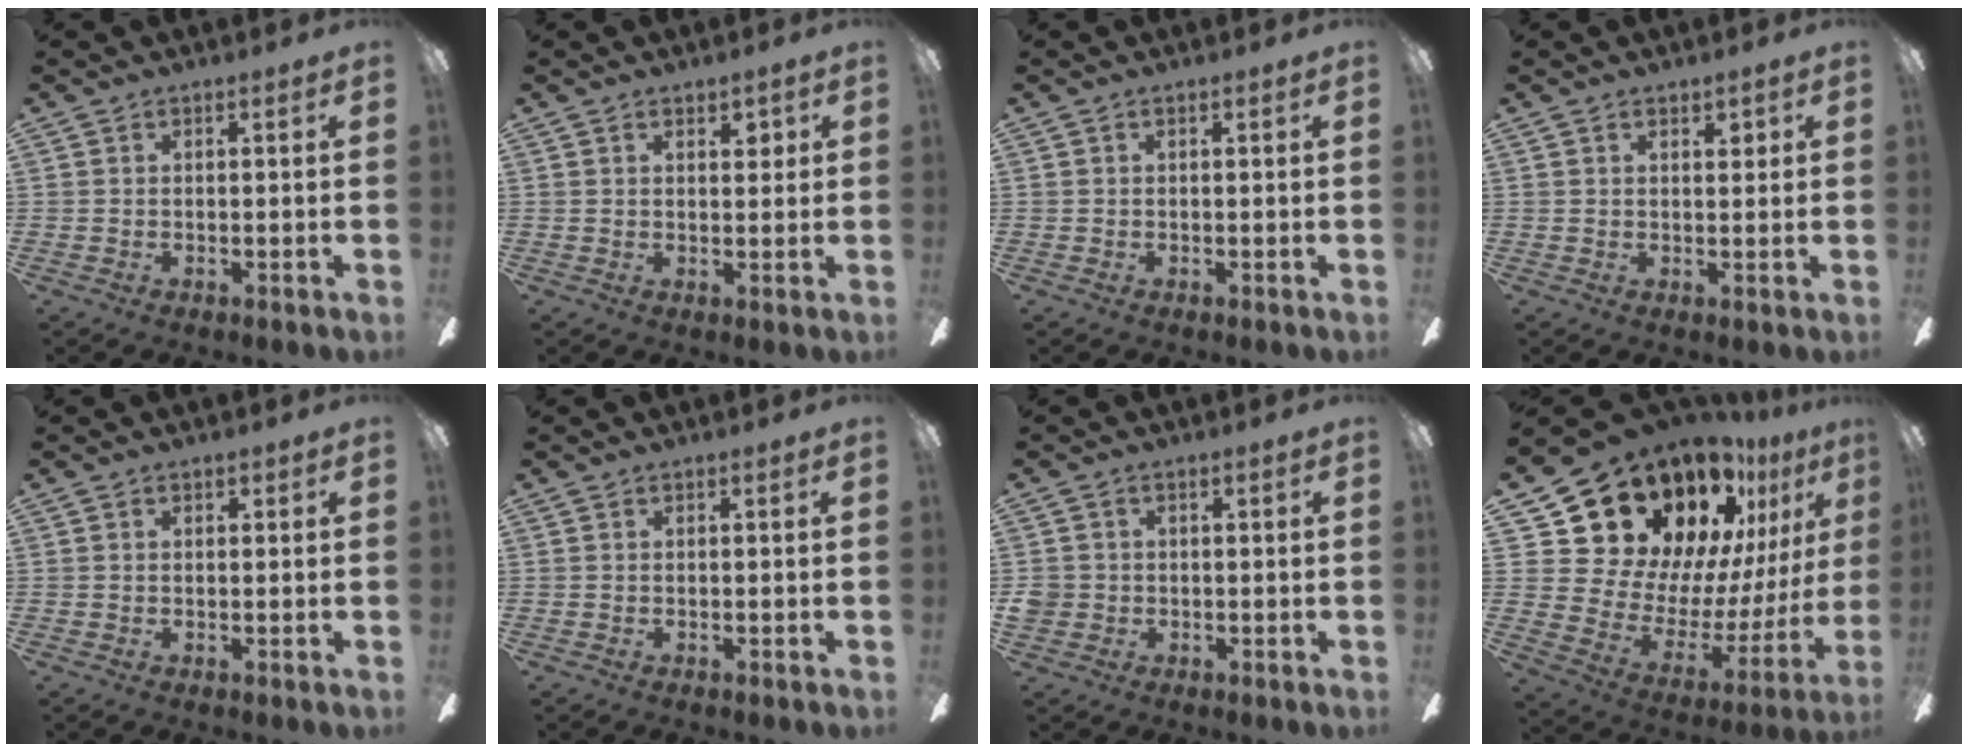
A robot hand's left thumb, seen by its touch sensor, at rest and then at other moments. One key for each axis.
{"total": 2.8, "fx": 1.6, "fy": 1.4, "fz": 1.9, "tx": -0.024, "ty": -0.002, "tz": 0.023}
{"total": 0.0}
{"total": 2.0, "fx": 1.3, "fy": 0.9, "fz": 1.2, "tx": -0.018, "ty": -0.001, "tz": 0.021}
{"total": 0.8, "fx": 0.3, "fy": 0.6, "fz": 0.4, "tx": -0.008, "ty": 0.004, "tz": 0.005}
{"total": 0.0}
{"total": 2.9, "fx": -0.4, "fy": 2.8, "fz": 0.8, "tx": -0.015, "ty": 0.008, "tz": -0.007}
{"total": 24.8, "fx": 18.7, "fy": 13.7, "fz": 8.7, "tx": -0.129, "ty": -0.158, "tz": 0.373}